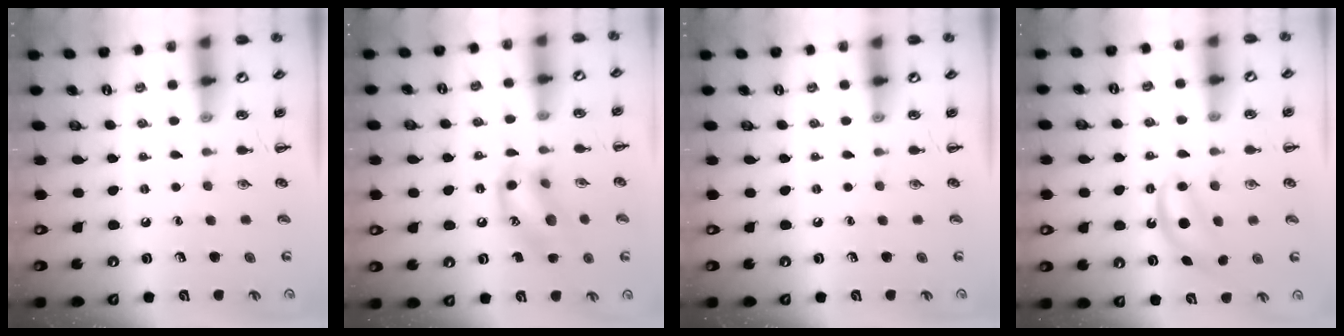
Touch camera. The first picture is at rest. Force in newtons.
{"total": 13.5, "press": 13.4, "slide": 1.0}
{"total": 0.0}
{"total": 5.6, "press": 5.5, "slide": 1.3}